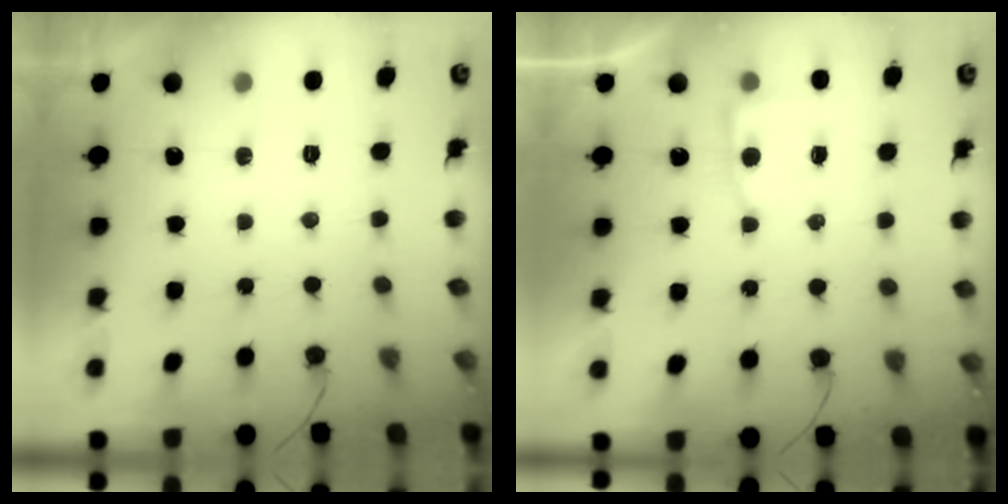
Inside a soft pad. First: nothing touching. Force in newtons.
{"total": 3.5, "press": 3.5, "slide": 0.3}